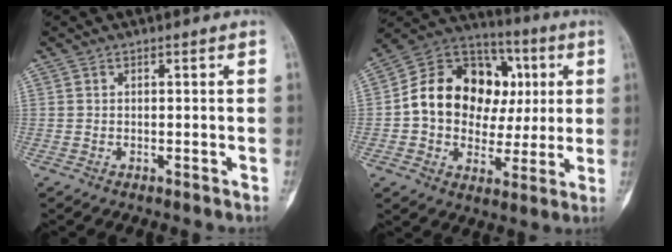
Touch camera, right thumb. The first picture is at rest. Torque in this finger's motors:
{"motor_torque": [0.29, 0.38, 1.25, -0.05, 0.30]}